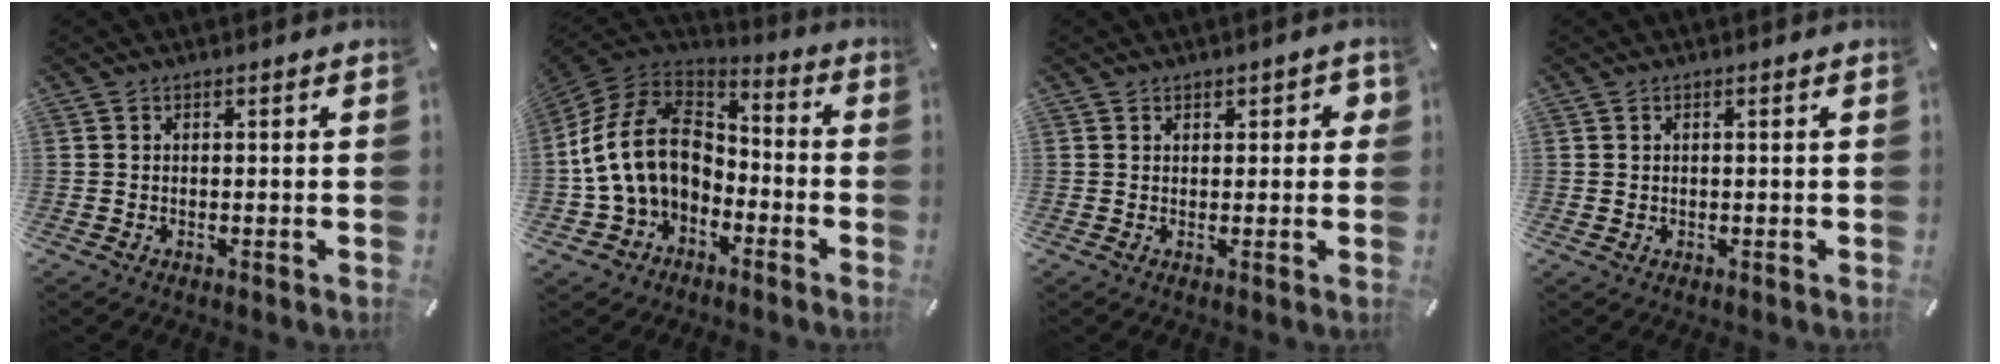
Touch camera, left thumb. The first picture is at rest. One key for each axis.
{"total": 17.3, "fx": -1.7, "fy": 13.5, "fz": 10.7, "tx": -0.228, "ty": 0.025, "tz": -0.027}
{"total": 1.4, "fx": 0.4, "fy": 1.2, "fz": 0.7, "tx": 0.002, "ty": 0.000, "tz": 0.003}
{"total": 0.5, "fx": 0.1, "fy": 0.5, "fz": 0.0, "tx": 0.000, "ty": 0.005, "tz": 0.001}